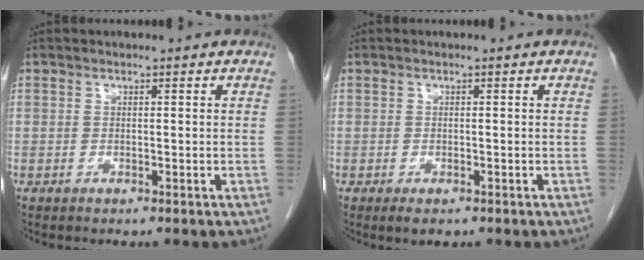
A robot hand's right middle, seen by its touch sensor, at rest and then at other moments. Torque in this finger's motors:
{"motor_torque": [0.56, -0.36, 0.05, 0.00]}